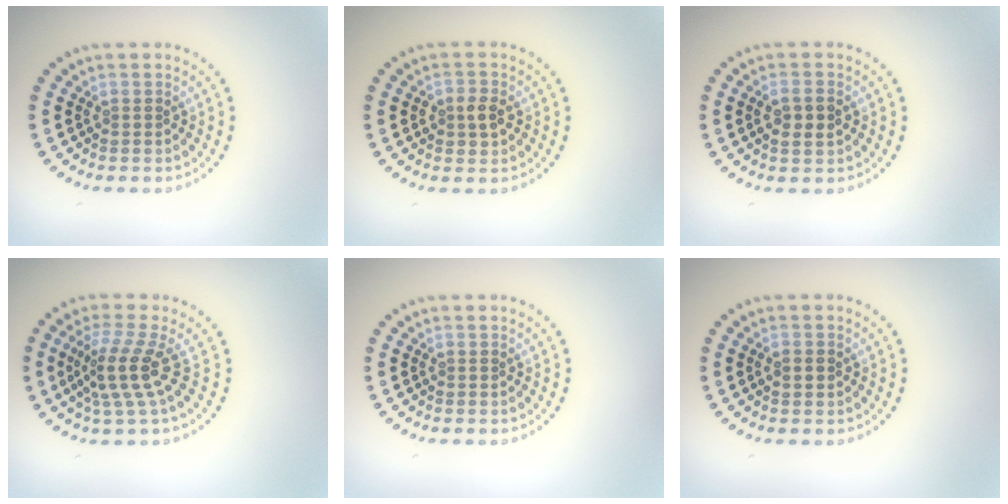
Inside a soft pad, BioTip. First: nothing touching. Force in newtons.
{"total": 2.0, "press": 2.0, "slide": 0.2}
{"total": 2.3, "press": 2.3, "slide": 0.4}
{"total": 3.6, "press": 2.6, "slide": 2.5}
{"total": 0.0}
{"total": 1.5, "press": 1.5, "slide": 0.2}